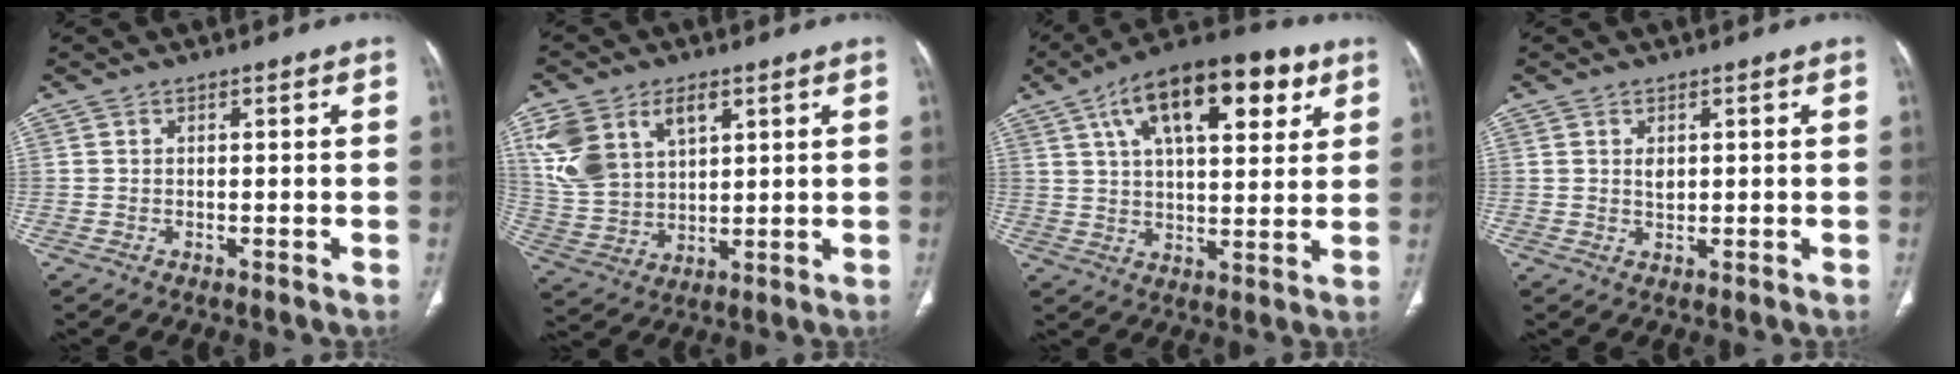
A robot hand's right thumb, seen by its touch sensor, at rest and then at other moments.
{"total": 14.1, "force": [6.1, 8.9, 9.1], "torque": [-0.177, -0.009, 0.135]}
{"total": 20.3, "force": [9.0, 8.9, 15.8], "torque": [-0.230, -0.005, 0.143]}
{"total": 1.7, "force": [0.6, 1.0, 1.3], "torque": [-0.020, -0.004, 0.015]}